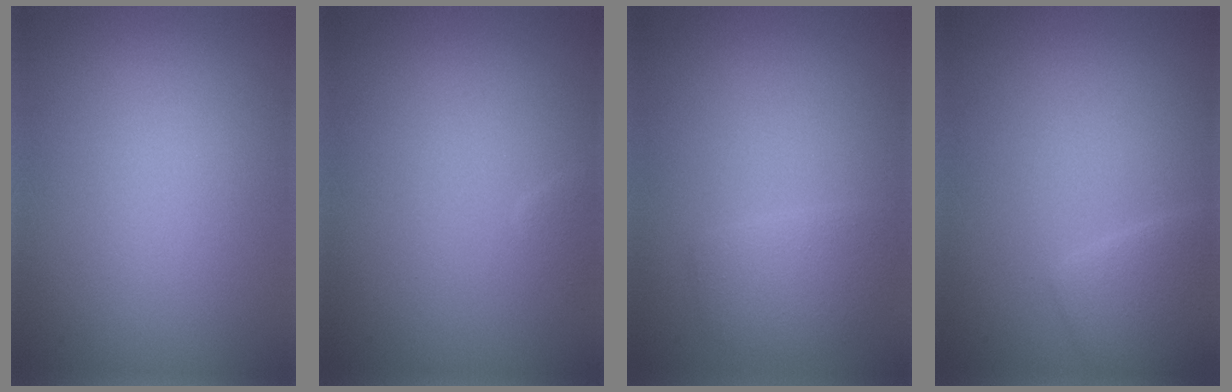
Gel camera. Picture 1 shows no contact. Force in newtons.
{"total": 0.6, "press": 0.6, "slide": 0.0}
{"total": 2.3, "press": 2.3, "slide": 0.0}
{"total": 2.6, "press": 2.6, "slide": 0.1}